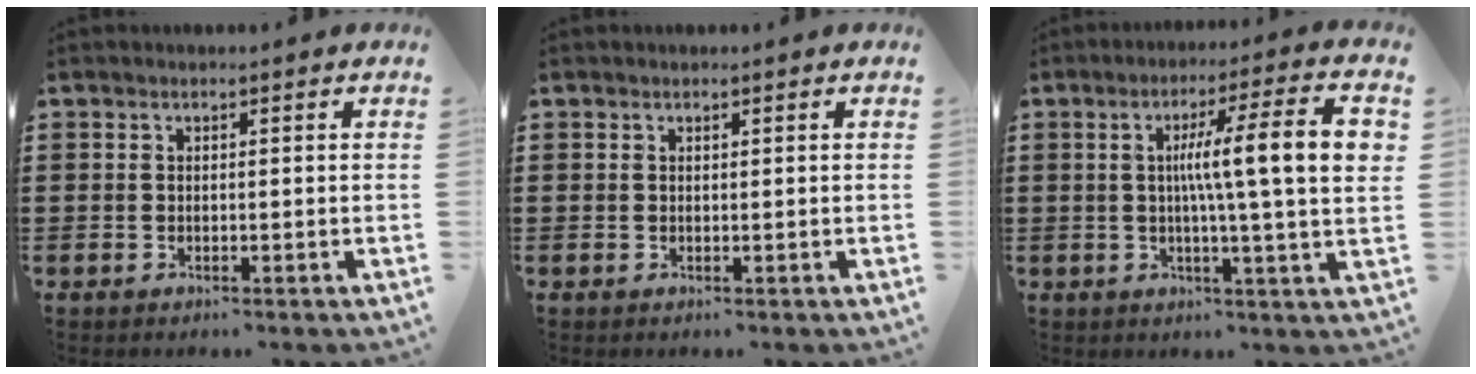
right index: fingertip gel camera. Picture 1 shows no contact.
{"total": 0.0}
{"total": 12.3, "force": [1.7, 0.7, 12.1], "torque": [-0.212, 0.003, 0.022]}